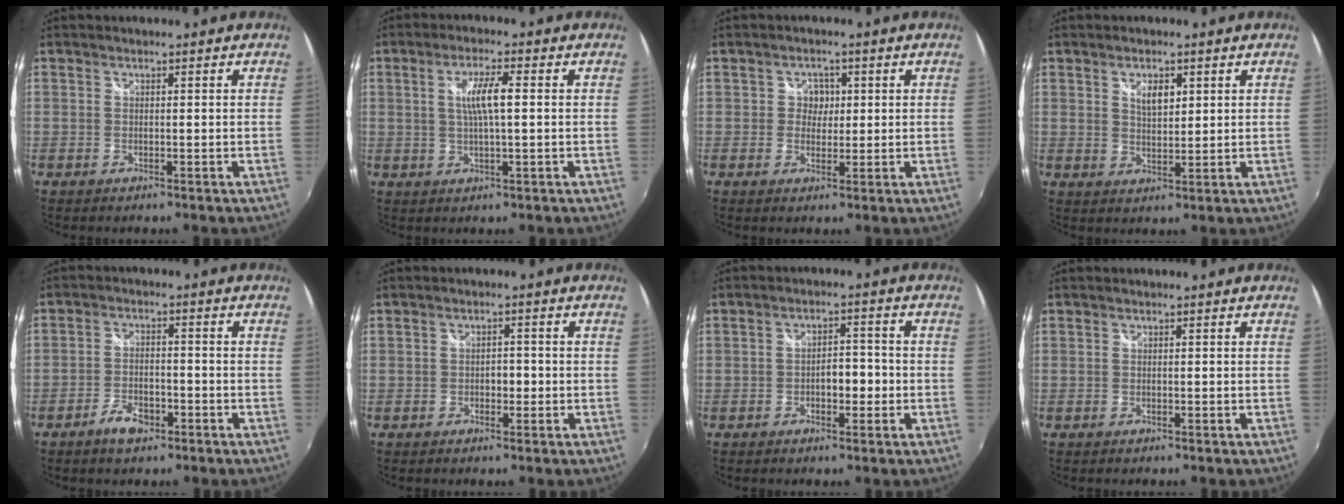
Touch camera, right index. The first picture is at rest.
{"total": 5.5, "force": [0.6, 0.7, 5.4], "torque": [-0.099, 0.001, 0.013]}
{"total": 2.8, "force": [0.3, 2.7, 0.6], "torque": [-0.005, 0.008, 0.000]}
{"total": 4.0, "force": [1.8, 2.1, 3.0], "torque": [-0.047, 0.002, 0.030]}
{"total": 5.3, "force": [-3.3, 2.4, 3.3], "torque": [-0.075, 0.002, -0.056]}
{"total": 2.0, "force": [-0.5, 1.3, 1.4], "torque": [-0.021, 0.005, -0.008]}
{"total": 4.2, "force": [-1.2, 2.1, 3.4], "torque": [-0.056, 0.008, -0.015]}
{"total": 0.0}